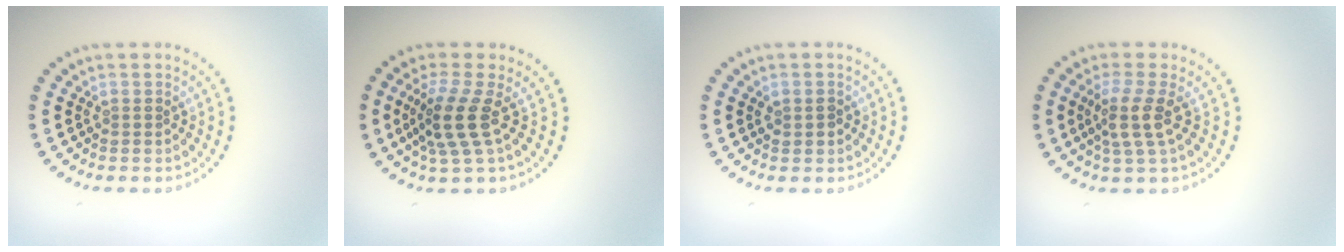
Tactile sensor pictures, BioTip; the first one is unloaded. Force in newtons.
{"total": 3.7, "press": 2.8, "slide": 2.4}
{"total": 1.3, "press": 1.2, "slide": 0.2}
{"total": 2.9, "press": 2.3, "slide": 1.8}